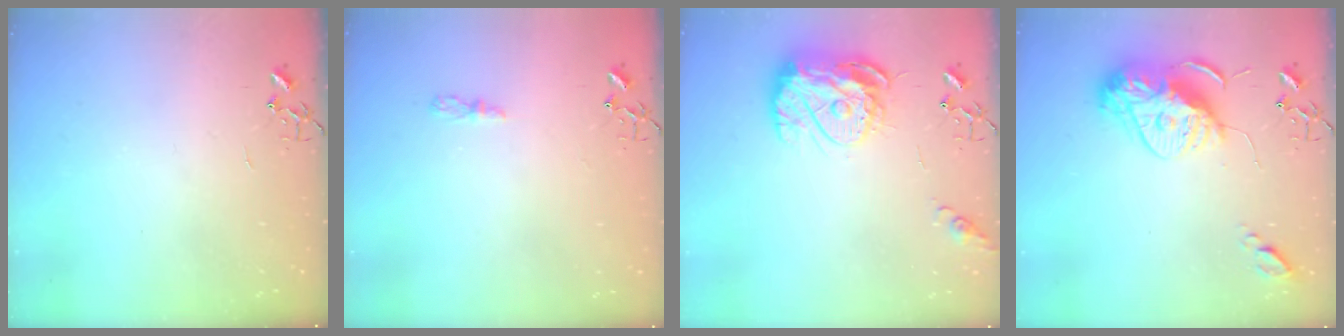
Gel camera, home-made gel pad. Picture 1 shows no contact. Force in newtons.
{"total": 4.0, "press": 4.0, "slide": 0.5}
{"total": 14.4, "press": 14.4, "slide": 1.3}
{"total": 15.3, "press": 15.3, "slide": 1.3}